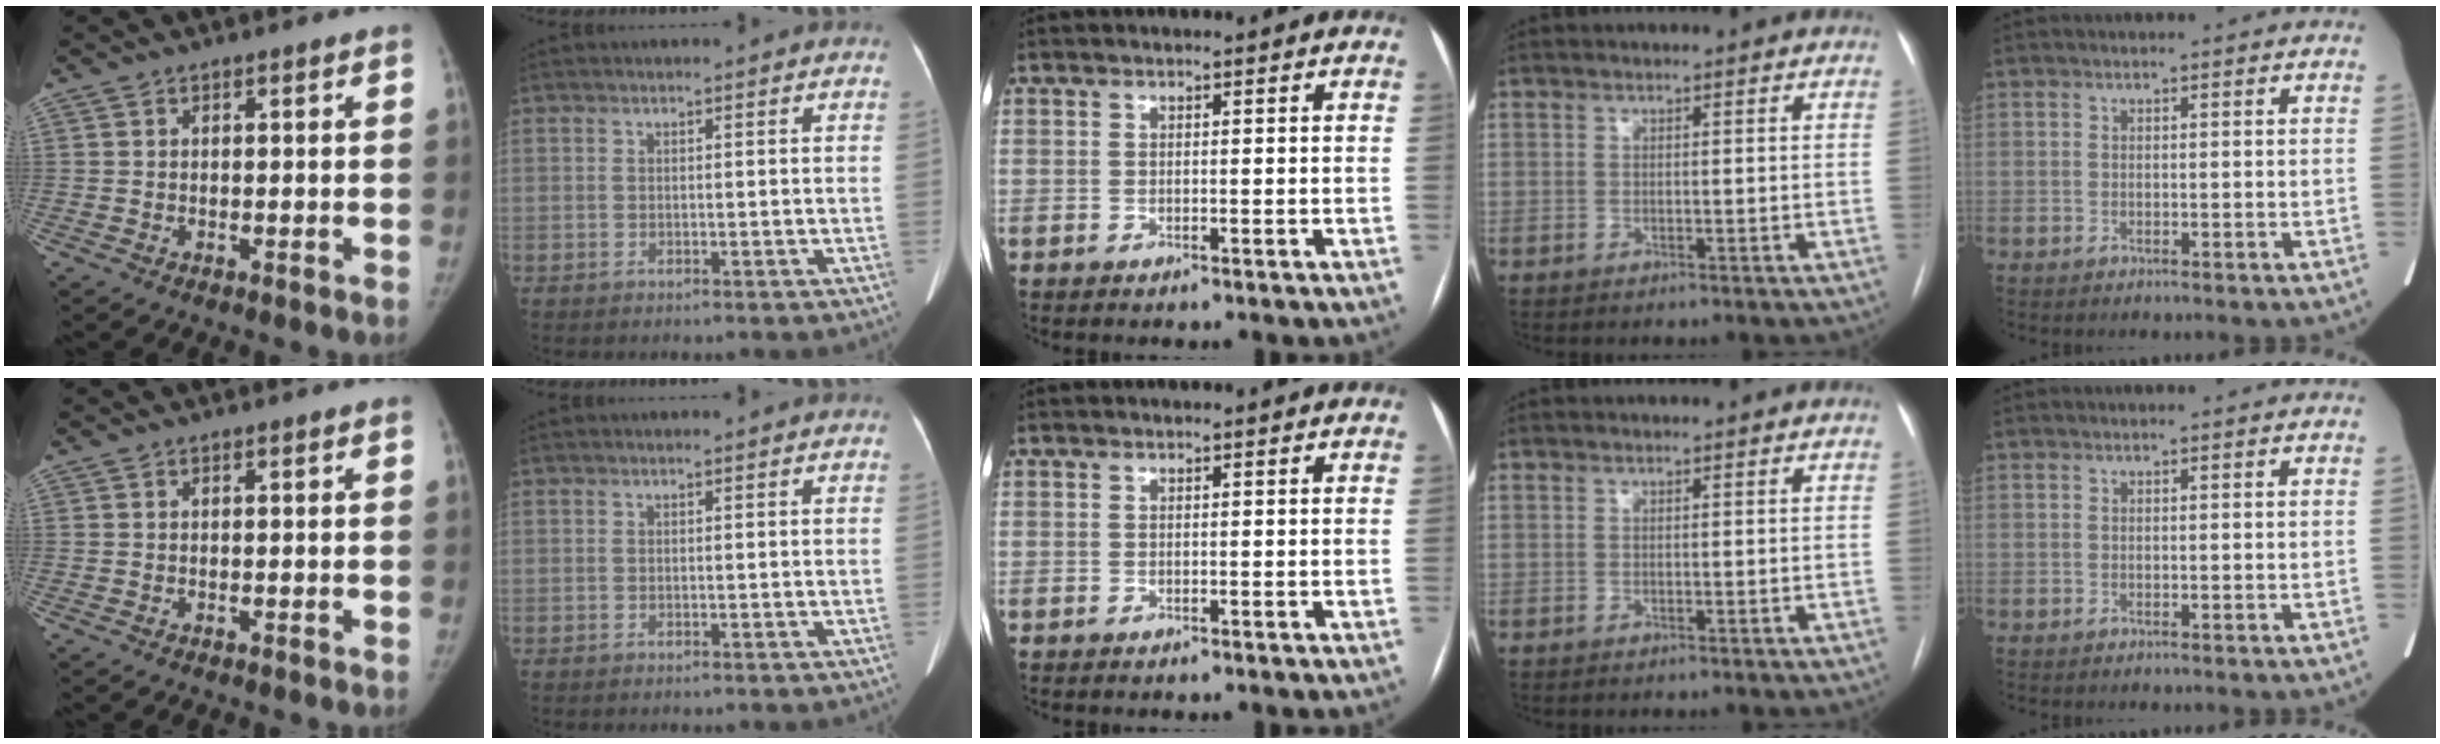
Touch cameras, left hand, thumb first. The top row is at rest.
{}